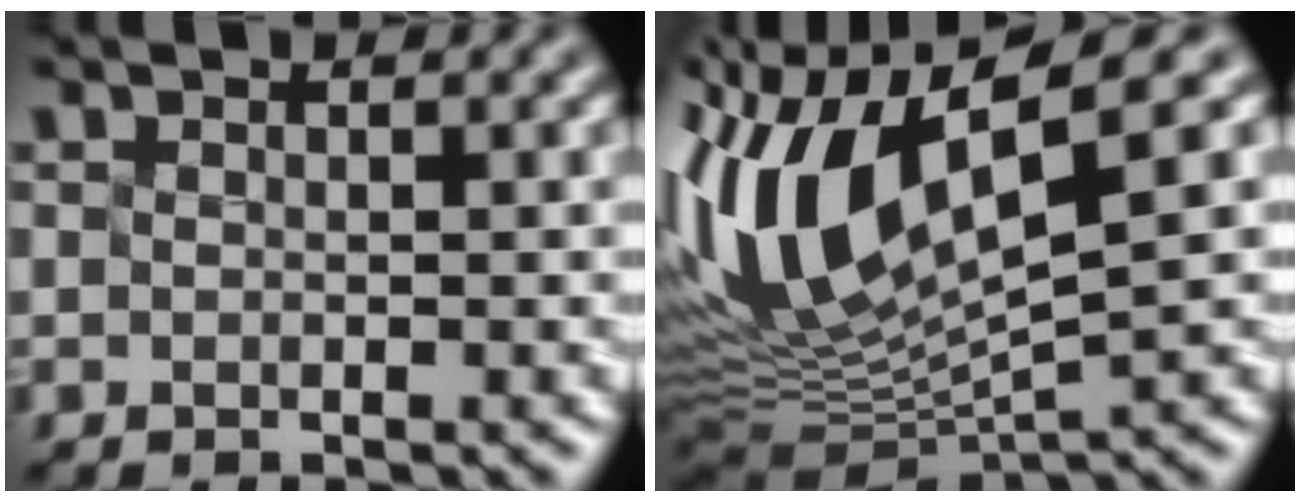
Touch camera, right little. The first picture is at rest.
{"total": 10.1, "force": [0.9, 3.2, 9.5], "torque": [-0.193, 0.000, 0.032]}